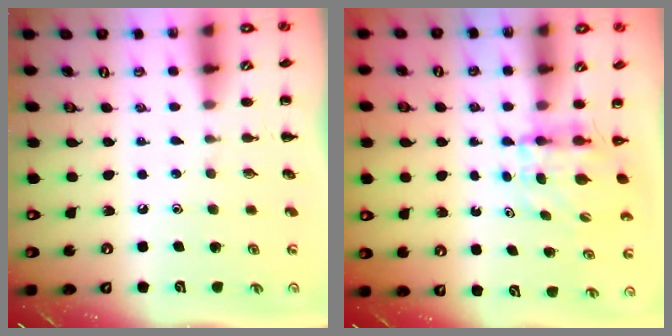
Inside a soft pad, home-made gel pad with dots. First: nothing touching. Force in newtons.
{"total": 4.0, "press": 4.0, "slide": 0.1}